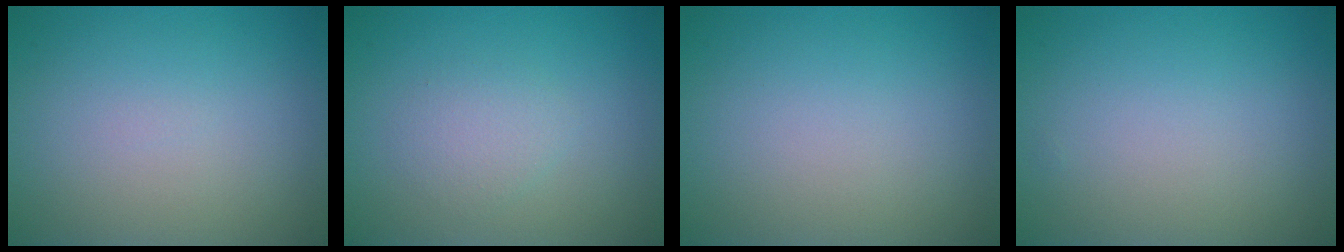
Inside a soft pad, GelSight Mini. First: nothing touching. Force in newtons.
{"total": 1.7, "press": 1.7, "slide": 0.0}
{"total": 0.0}
{"total": 0.0}